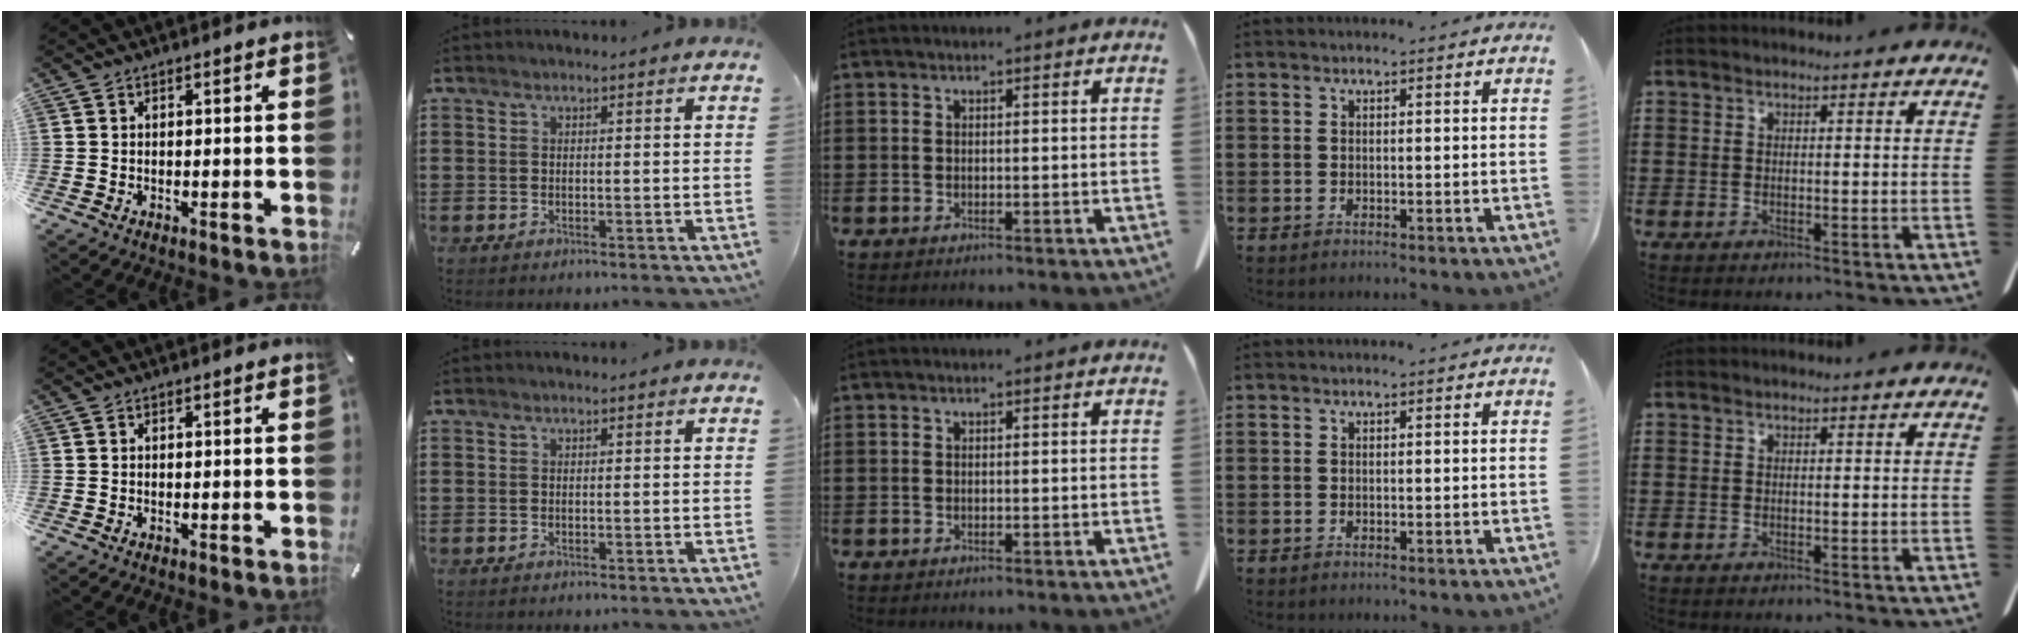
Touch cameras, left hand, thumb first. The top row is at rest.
{}